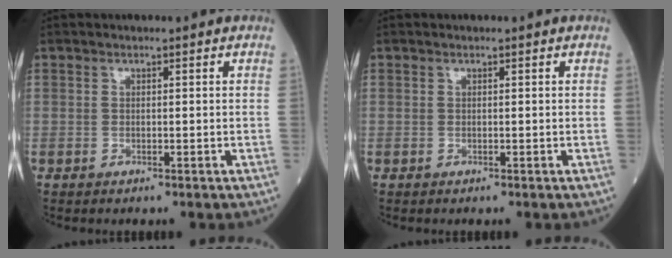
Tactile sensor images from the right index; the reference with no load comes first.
{"total": 0.0}